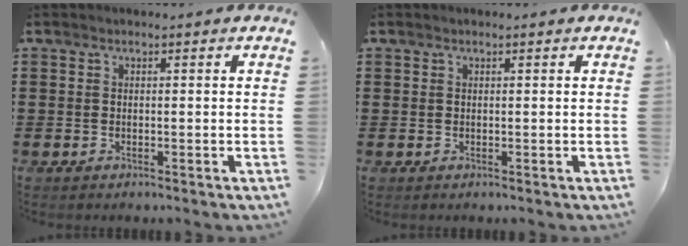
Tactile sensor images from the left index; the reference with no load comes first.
{"total": 0.0}